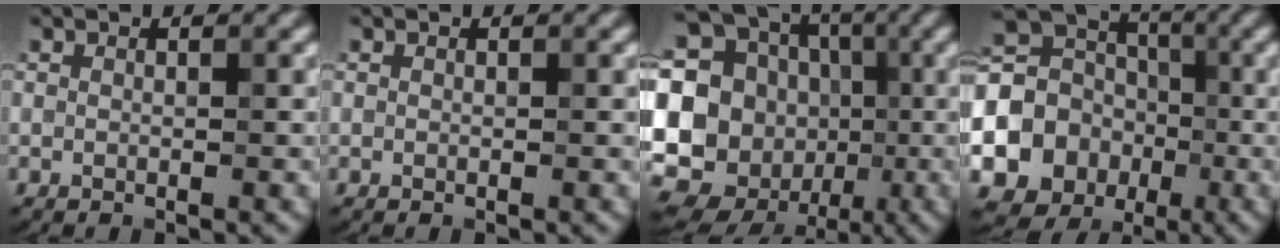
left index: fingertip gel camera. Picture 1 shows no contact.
{"total": 0.0}
{"total": 22.3, "force": [-2.5, 20.7, 7.7], "torque": [-0.165, 0.012, -0.106]}
{"total": 15.5, "force": [-3.3, 14.3, 5.0], "torque": [-0.115, -0.007, -0.086]}